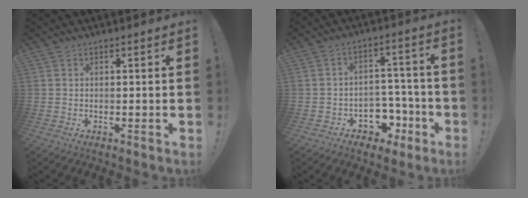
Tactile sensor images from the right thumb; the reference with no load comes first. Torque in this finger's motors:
{"motor_torque": [1.09, 0.49, 0.36, -0.46, 0.15]}